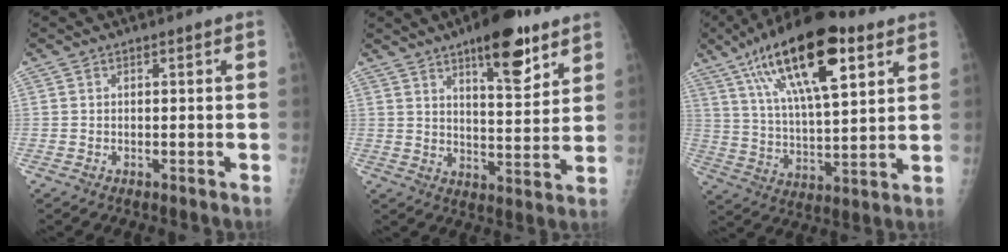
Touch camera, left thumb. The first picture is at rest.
{"total": 12.9, "force": [7.9, 4.4, 9.3], "torque": [-0.106, -0.045, 0.115]}
{"total": 22.2, "force": [10.9, 7.9, 17.6], "torque": [-0.284, -0.020, 0.186]}